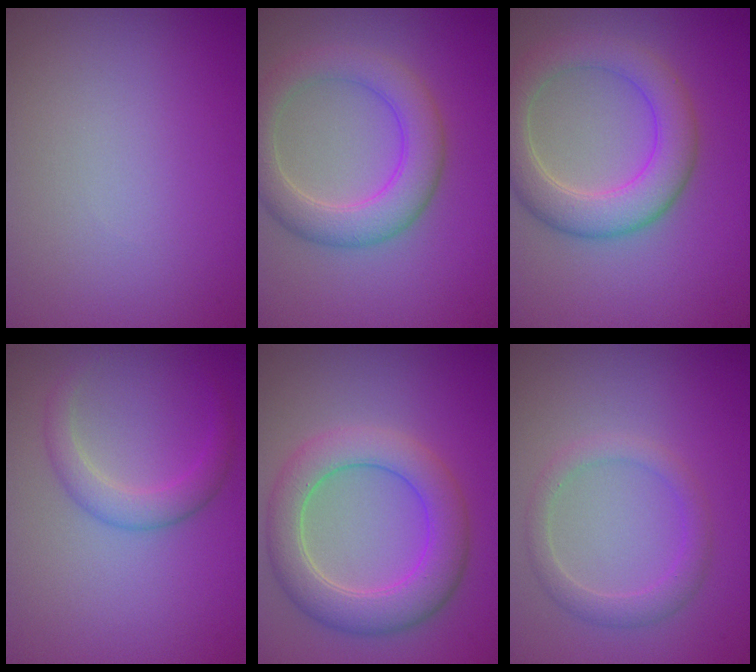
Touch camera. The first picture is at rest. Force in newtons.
{"total": 5.0, "press": 5.0, "slide": 0.1}
{"total": 5.7, "press": 5.7, "slide": 0.3}
{"total": 2.5, "press": 2.5, "slide": 0.1}
{"total": 5.9, "press": 5.9, "slide": 0.3}
{"total": 2.3, "press": 2.3, "slide": 0.1}